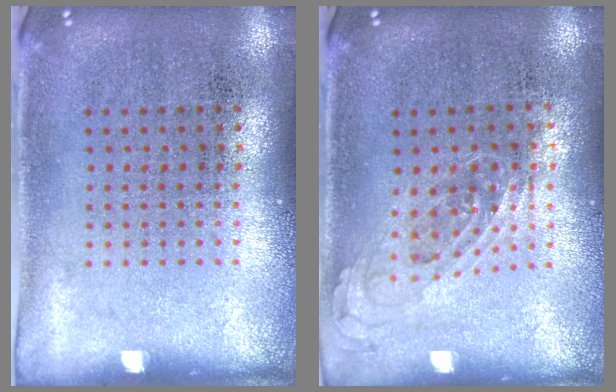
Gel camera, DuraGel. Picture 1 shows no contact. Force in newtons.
{"total": 0.8, "press": 0.7, "slide": 0.4}